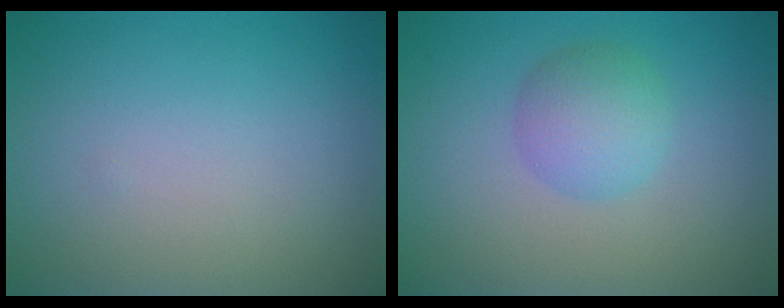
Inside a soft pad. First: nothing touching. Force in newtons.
{"total": 3.2, "press": 3.2, "slide": 0.0}